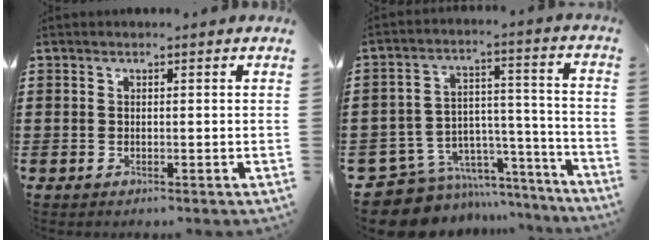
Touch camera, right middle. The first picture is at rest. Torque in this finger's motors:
{"motor_torque": [1.03, -0.76, 0.10, 0.00]}